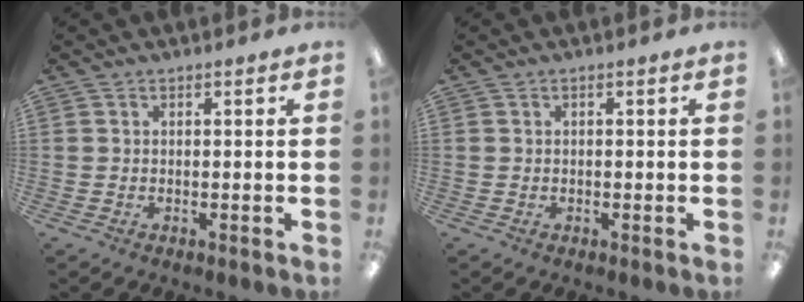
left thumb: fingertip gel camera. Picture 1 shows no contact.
{"total": 0.0}